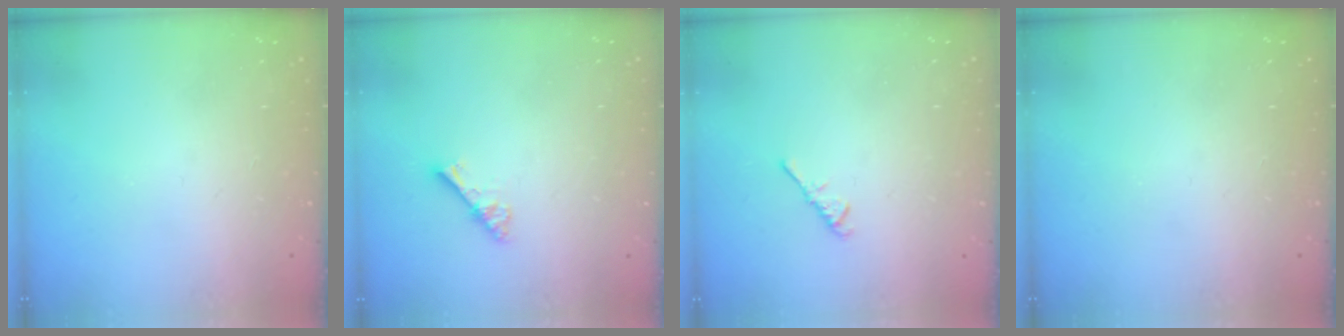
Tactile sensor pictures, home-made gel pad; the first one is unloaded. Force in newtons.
{"total": 2.8, "press": 2.8, "slide": 0.3}
{"total": 2.6, "press": 2.6, "slide": 0.6}
{"total": 0.0}